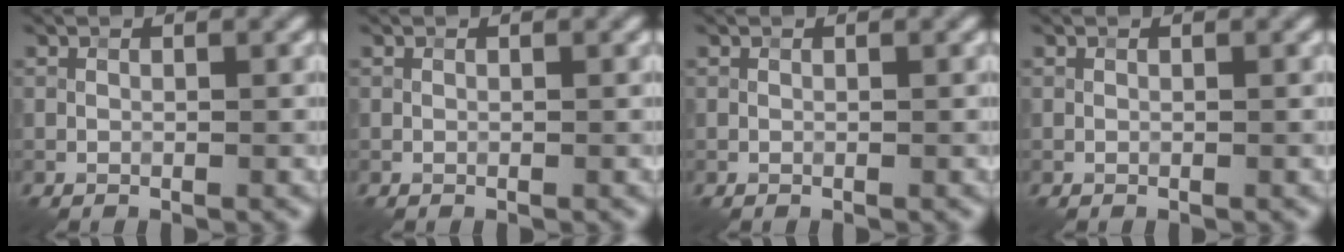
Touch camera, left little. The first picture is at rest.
{"total": 0.0}
{"total": 0.0}
{"total": 0.0}